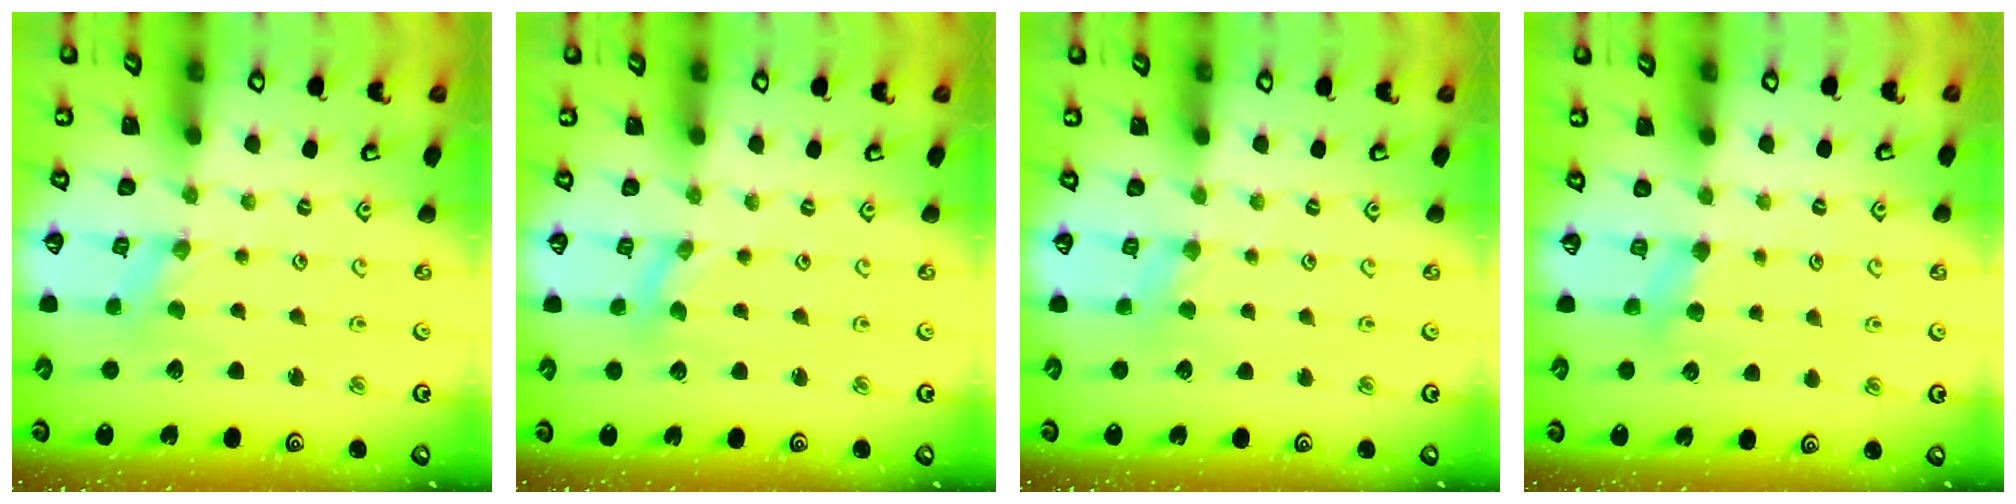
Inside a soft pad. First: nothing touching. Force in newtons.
{"total": 0.0}
{"total": 2.8, "press": 2.7, "slide": 0.6}
{"total": 3.9, "press": 3.9, "slide": 0.6}